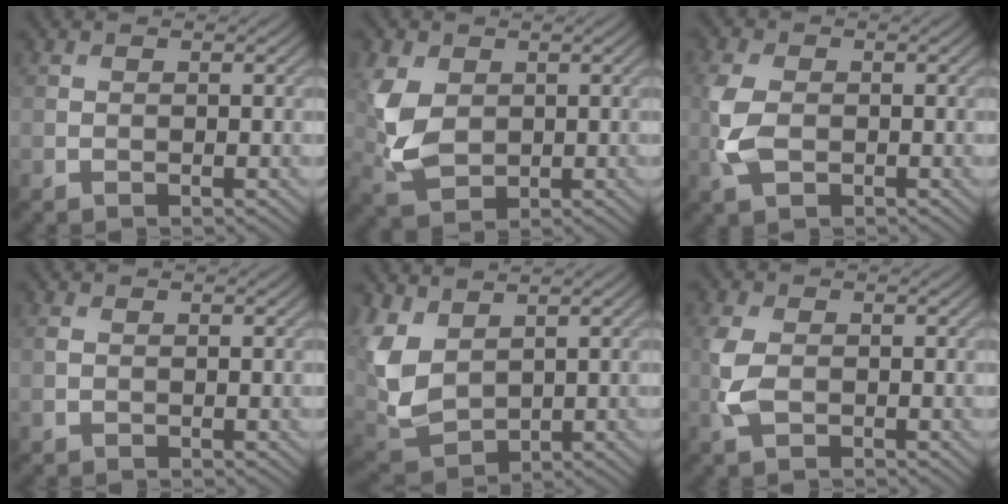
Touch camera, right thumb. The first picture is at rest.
{"total": 6.7, "force": [0.7, 4.7, 4.8], "torque": [-0.128, -0.003, 0.010]}
{"total": 5.2, "force": [-1.0, 3.3, 4.0], "torque": [-0.114, -0.003, -0.024]}
{"total": 0.9, "force": [0.0, 0.7, 0.5], "torque": [-0.018, -0.002, 0.000]}
{"total": 8.4, "force": [2.7, 5.5, 5.8], "torque": [-0.171, -0.002, 0.059]}
{"total": 4.2, "force": [-0.8, 2.5, 3.3], "torque": [-0.096, -0.002, -0.021]}